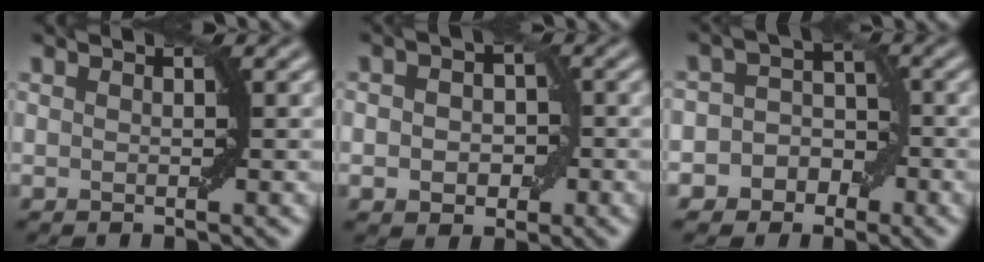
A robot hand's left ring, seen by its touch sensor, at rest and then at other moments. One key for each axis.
{"total": 3.6, "fx": -0.4, "fy": 2.8, "fz": 2.3, "tx": -0.013, "ty": 0.002, "tz": -0.014}
{"total": 5.5, "fx": -2.2, "fy": 4.9, "fz": 1.2, "tx": 0.007, "ty": 0.023, "tz": -0.058}